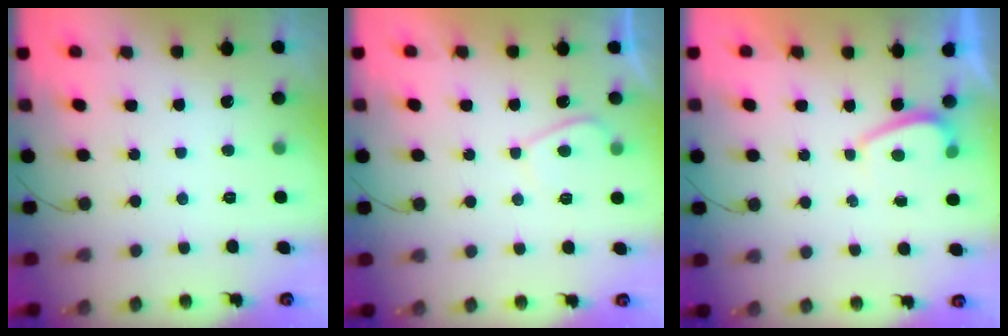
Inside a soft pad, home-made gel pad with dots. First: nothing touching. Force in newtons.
{"total": 3.1, "press": 3.1, "slide": 0.7}
{"total": 0.6, "press": 0.3, "slide": 0.5}